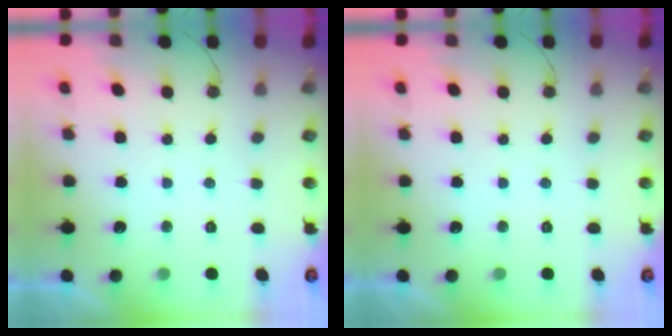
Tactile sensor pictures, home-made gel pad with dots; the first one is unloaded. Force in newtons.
{"total": 0.0}